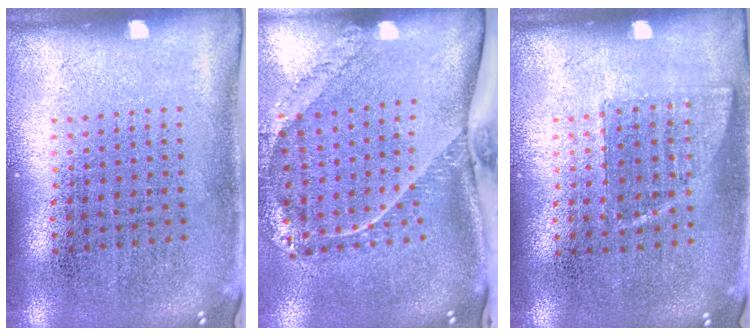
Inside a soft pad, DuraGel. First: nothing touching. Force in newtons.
{"total": 2.5, "press": 1.7, "slide": 1.8}
{"total": 0.7, "press": 0.6, "slide": 0.3}